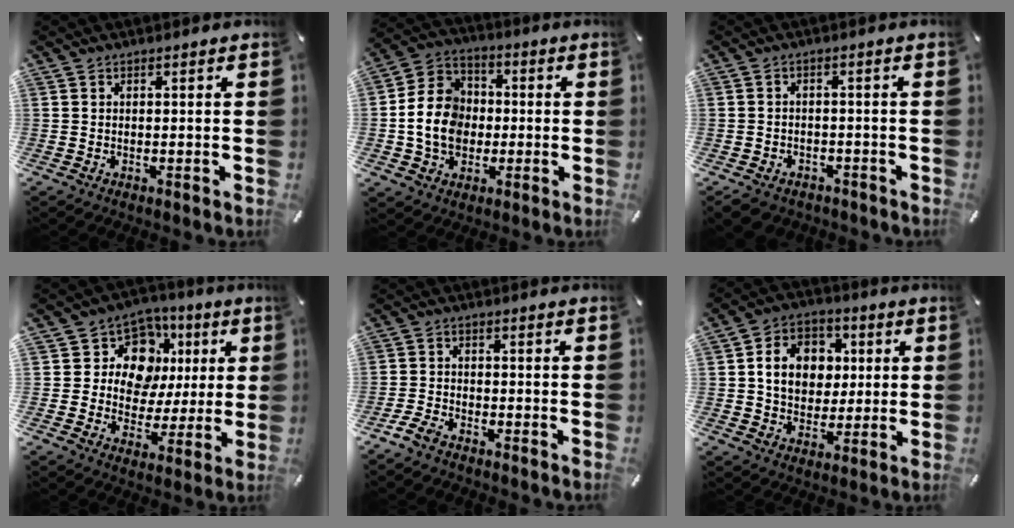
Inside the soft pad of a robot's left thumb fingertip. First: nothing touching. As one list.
[{"total": 12.4, "force": [-1.5, 10.7, 6.0], "torque": [-0.141, 0.022, -0.025]}, {"total": 4.0, "force": [-3.1, 2.4, 0.9], "torque": [-0.027, 0.013, -0.064]}, {"total": 13.1, "force": [3.3, 11.5, 5.3], "torque": [-0.080, -0.017, 0.068]}, {"total": 3.5, "force": [-3.0, 1.4, 1.2], "torque": [-0.040, 0.008, -0.062]}, {"total": 11.4, "force": [1.6, 9.7, 5.8], "torque": [-0.098, 0.011, 0.032]}]